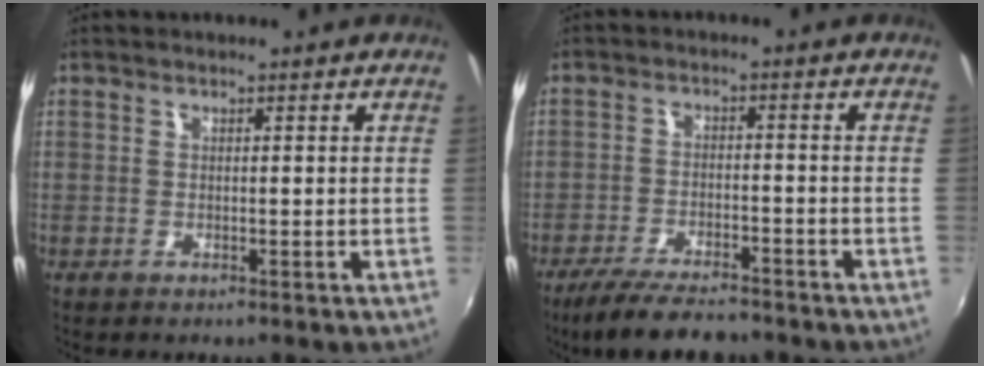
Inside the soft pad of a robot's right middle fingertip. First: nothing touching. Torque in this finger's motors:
{"motor_torque": [1.11, -1.02, 0.43, 0.15]}